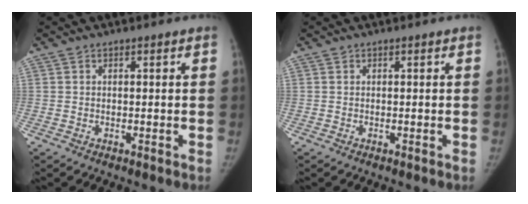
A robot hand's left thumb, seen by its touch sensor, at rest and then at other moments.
{"total": 0.0}